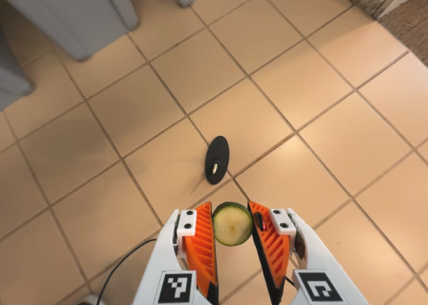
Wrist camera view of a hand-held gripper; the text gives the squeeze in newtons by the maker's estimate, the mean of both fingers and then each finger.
{"total": 5.4, "left": 4.8, "right": 6.0}